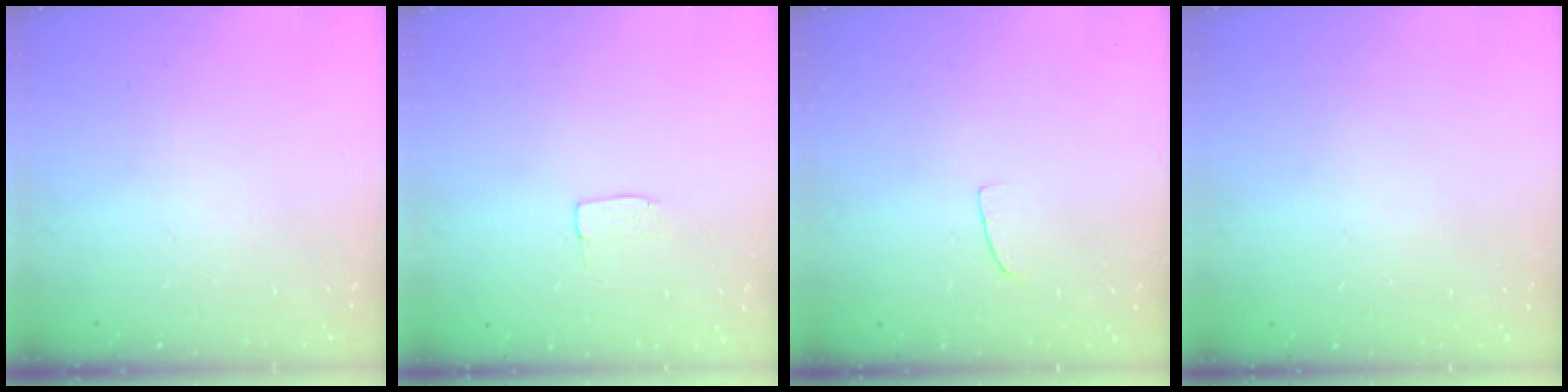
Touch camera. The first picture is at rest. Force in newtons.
{"total": 2.9, "press": 2.9, "slide": 0.2}
{"total": 2.6, "press": 2.6, "slide": 0.2}
{"total": 0.0}